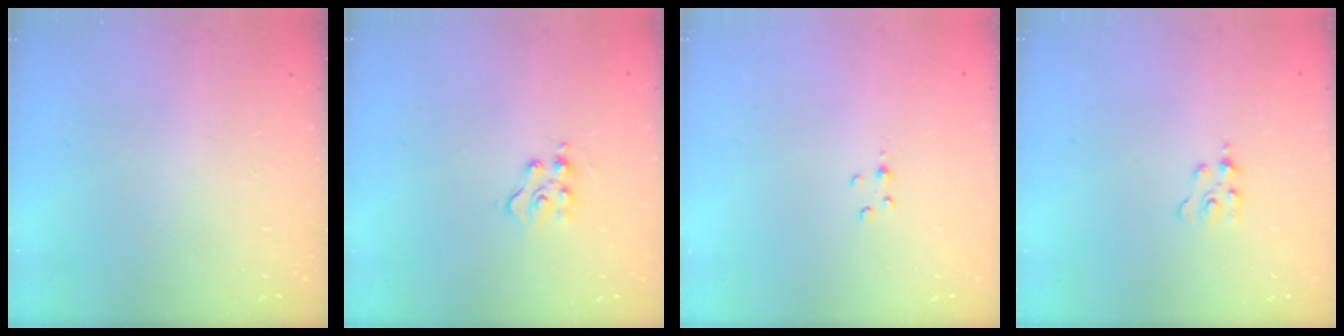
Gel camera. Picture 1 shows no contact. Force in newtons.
{"total": 4.6, "press": 4.6, "slide": 0.4}
{"total": 2.0, "press": 2.0, "slide": 0.3}
{"total": 1.8, "press": 1.8, "slide": 0.3}